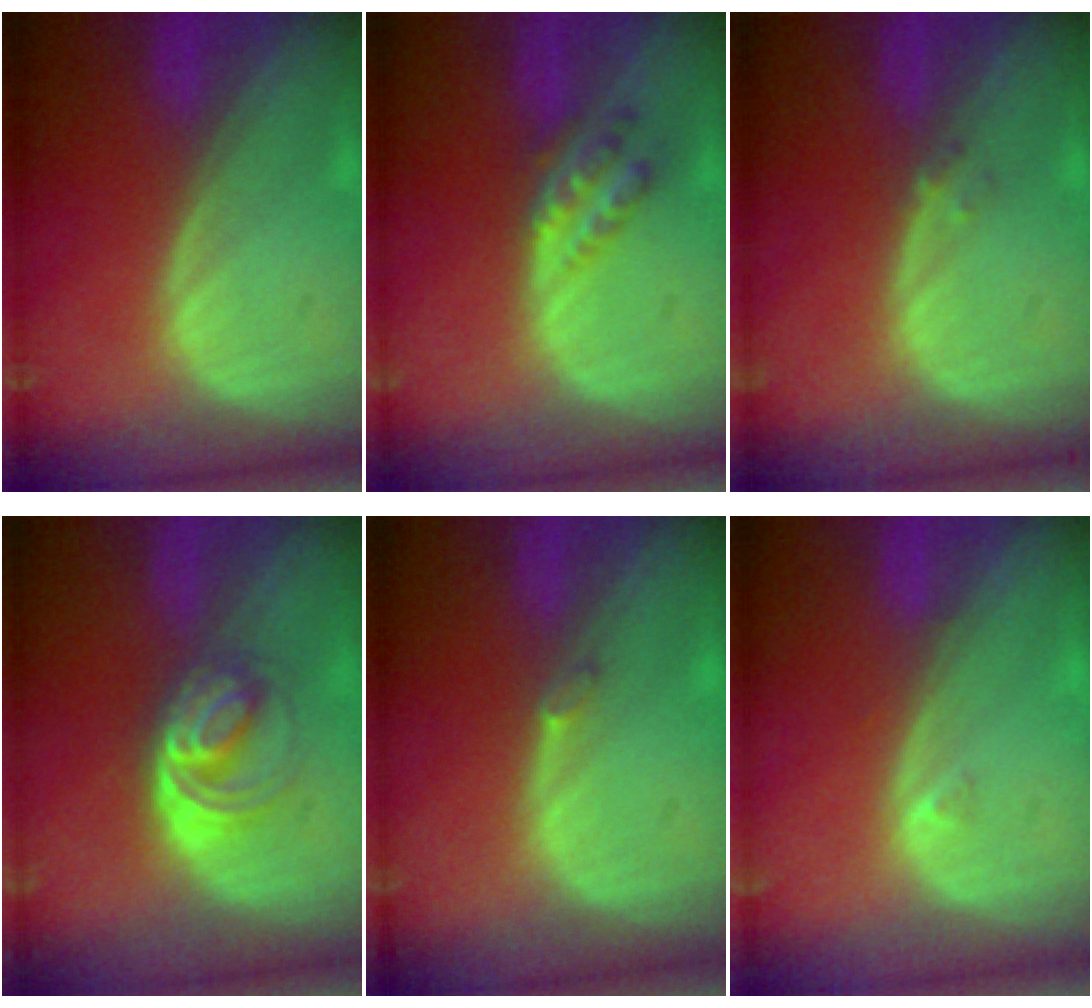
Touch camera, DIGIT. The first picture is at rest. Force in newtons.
{"total": 4.5, "press": 3.9, "slide": 2.2}
{"total": 0.9, "press": 0.9, "slide": 0.2}
{"total": 6.1, "press": 5.3, "slide": 3.0}
{"total": 0.8, "press": 0.8, "slide": 0.2}
{"total": 0.5, "press": 0.5, "slide": 0.2}